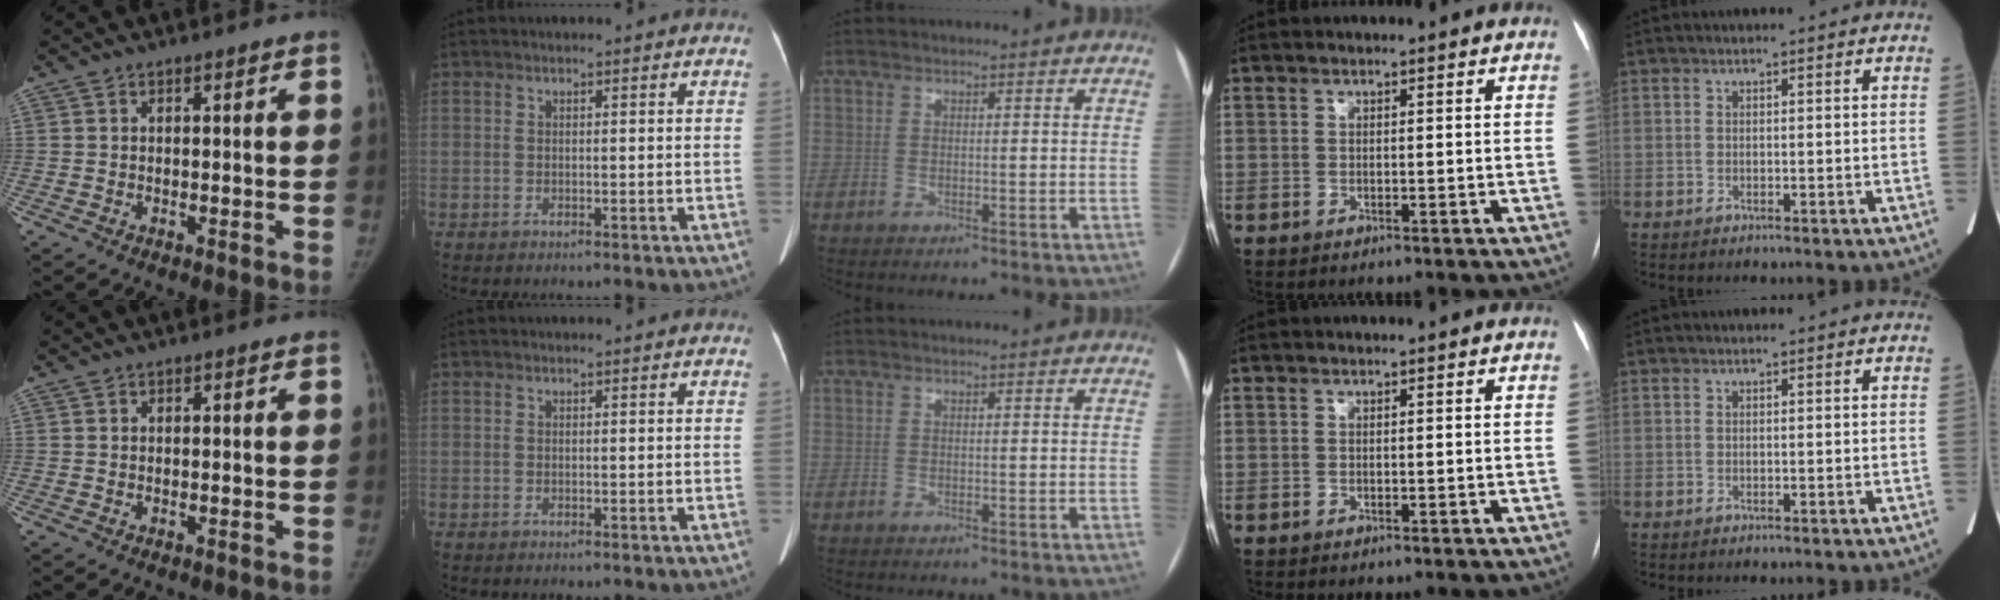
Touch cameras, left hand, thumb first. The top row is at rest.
{}